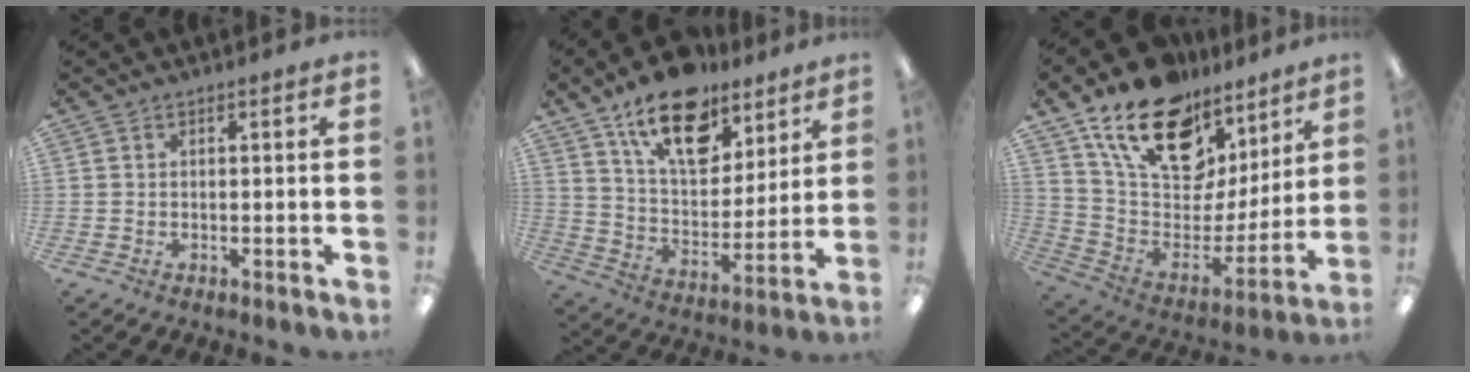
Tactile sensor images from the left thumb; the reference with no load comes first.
{"total": 18.7, "force": [12.6, 9.7, 9.9], "torque": [-0.156, -0.069, 0.219]}
{"total": 21.9, "force": [14.5, 12.1, 11.1], "torque": [-0.190, -0.086, 0.261]}